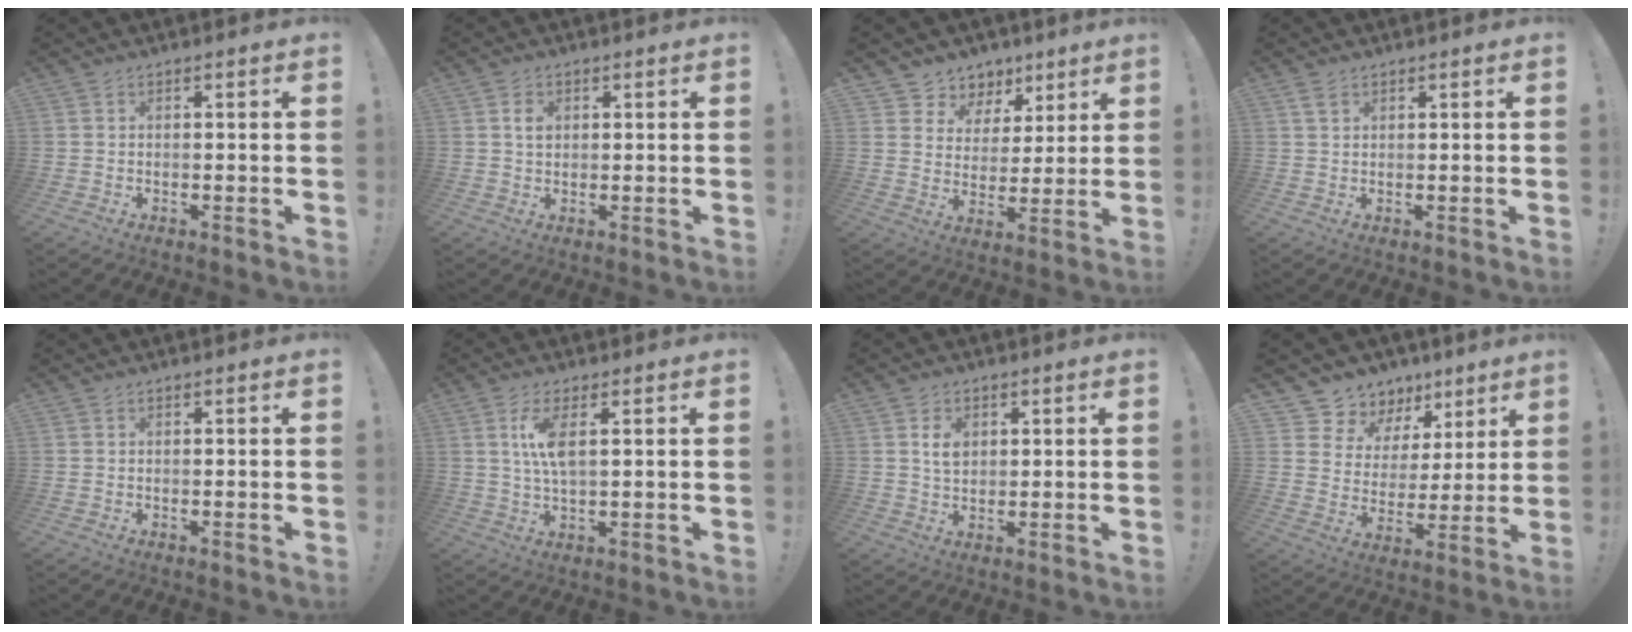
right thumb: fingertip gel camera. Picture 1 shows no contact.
{"total": 3.0, "force": [0.7, 2.2, 1.8], "torque": [-0.024, 0.001, 0.010]}
{"total": 7.4, "force": [4.4, 5.9, 0.8], "torque": [-0.005, -0.040, 0.088]}
{"total": 1.9, "force": [1.2, 1.0, 0.9], "torque": [-0.008, -0.004, 0.021]}
{"total": 0.0}
{"total": 7.7, "force": [2.1, 2.3, 7.0], "torque": [-0.127, -0.008, 0.033]}
{"total": 4.7, "force": [1.3, 3.7, 2.7], "torque": [-0.030, -0.004, 0.020]}
{"total": 9.5, "force": [6.7, 6.7, 1.2], "torque": [-0.024, -0.056, 0.130]}